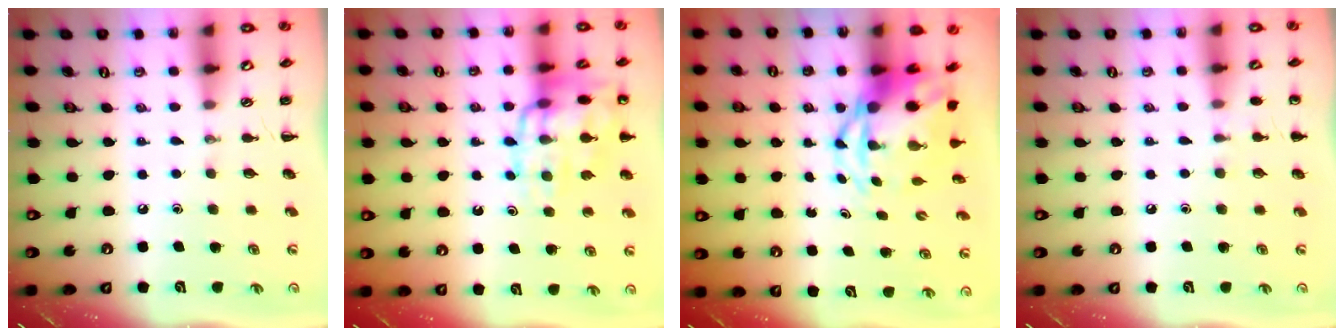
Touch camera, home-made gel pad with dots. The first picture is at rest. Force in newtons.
{"total": 15.6, "press": 15.5, "slide": 1.5}
{"total": 7.4, "press": 7.1, "slide": 2.1}
{"total": 5.0, "press": 4.7, "slide": 1.6}